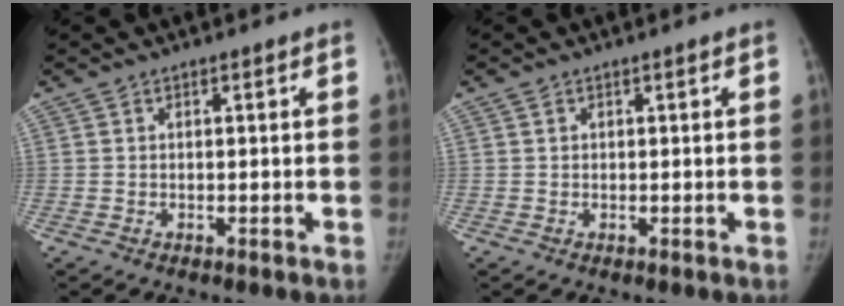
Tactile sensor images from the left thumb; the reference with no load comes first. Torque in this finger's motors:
{"motor_torque": [-0.26, 0.02, 0.07, 0.48, -0.05]}